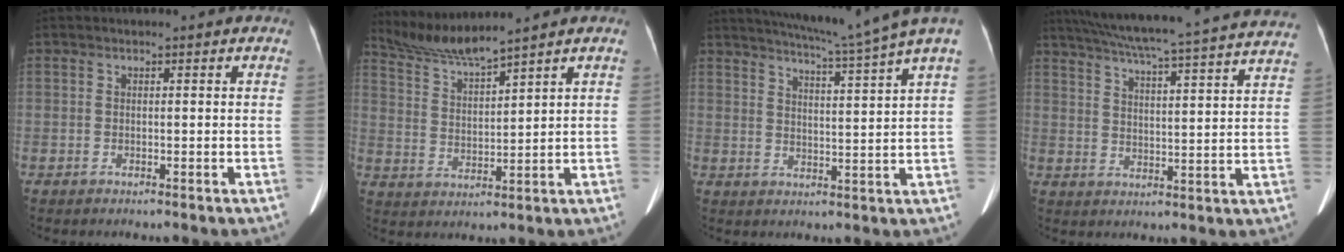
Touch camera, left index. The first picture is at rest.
{"total": 6.2, "force": [5.8, -1.5, 1.5], "torque": [-0.042, -0.002, 0.124]}
{"total": 12.5, "force": [10.5, -2.4, 6.4], "torque": [-0.108, -0.020, 0.142]}
{"total": 28.0, "force": [25.2, 0.1, 12.2], "torque": [-0.206, -0.029, 0.319]}